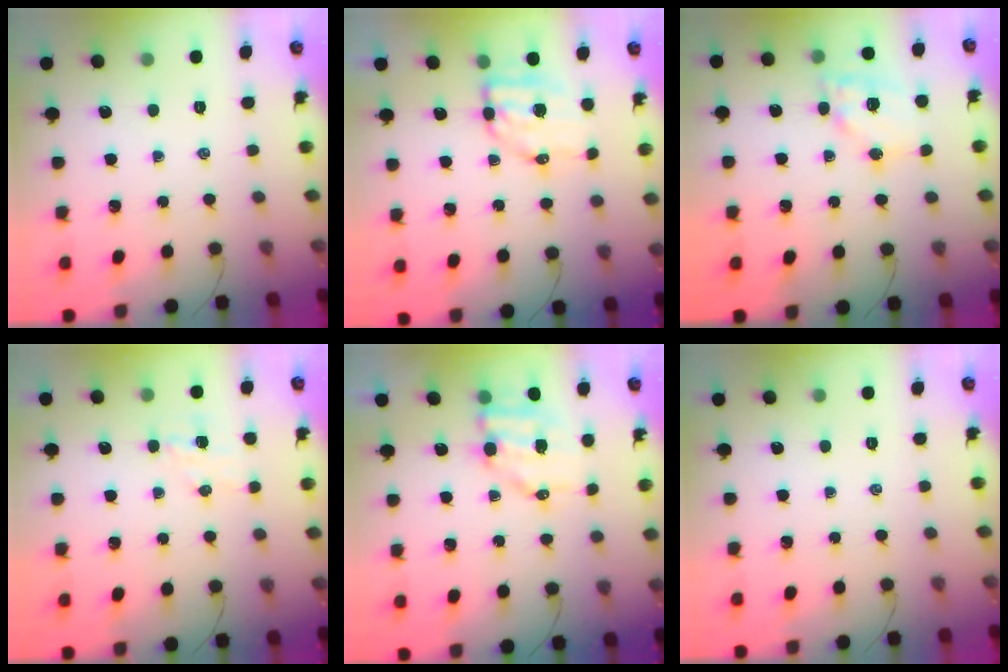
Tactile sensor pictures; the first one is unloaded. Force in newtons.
{"total": 6.6, "press": 6.5, "slide": 1.3}
{"total": 13.2, "press": 13.0, "slide": 2.3}
{"total": 4.8, "press": 4.7, "slide": 1.1}
{"total": 8.1, "press": 8.0, "slide": 1.0}
{"total": 0.0}